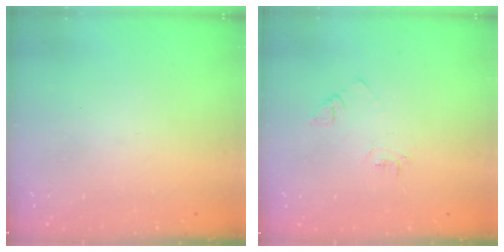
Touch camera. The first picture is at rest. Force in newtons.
{"total": 4.2, "press": 4.1, "slide": 0.6}